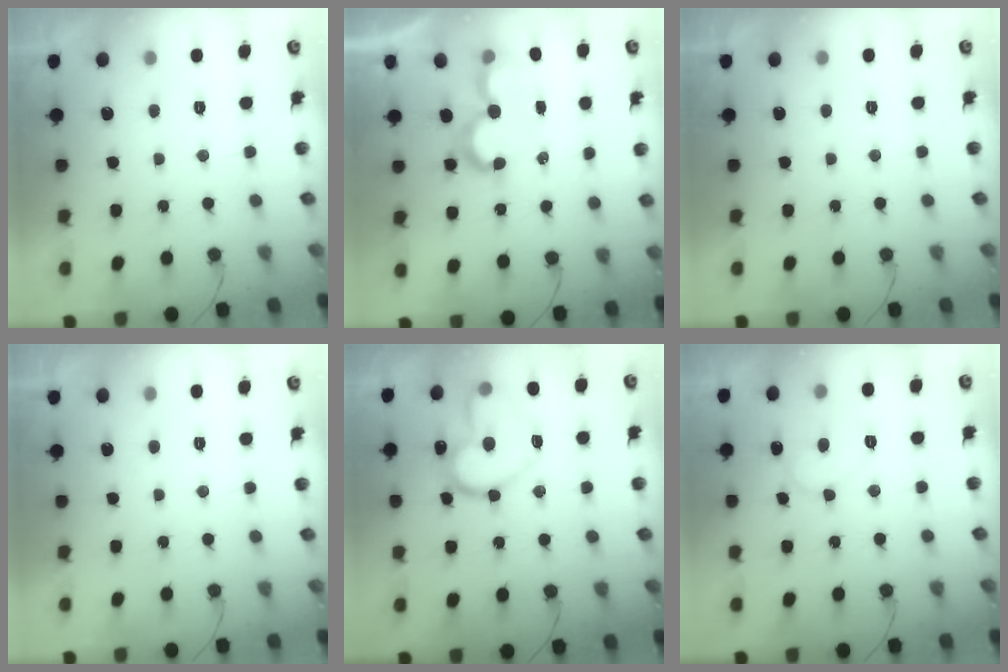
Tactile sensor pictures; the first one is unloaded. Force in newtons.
{"total": 7.6, "press": 7.6, "slide": 0.6}
{"total": 1.8, "press": 1.8, "slide": 0.0}
{"total": 1.7, "press": 1.7, "slide": 0.0}
{"total": 19.4, "press": 19.3, "slide": 1.7}
{"total": 8.3, "press": 8.2, "slide": 0.6}